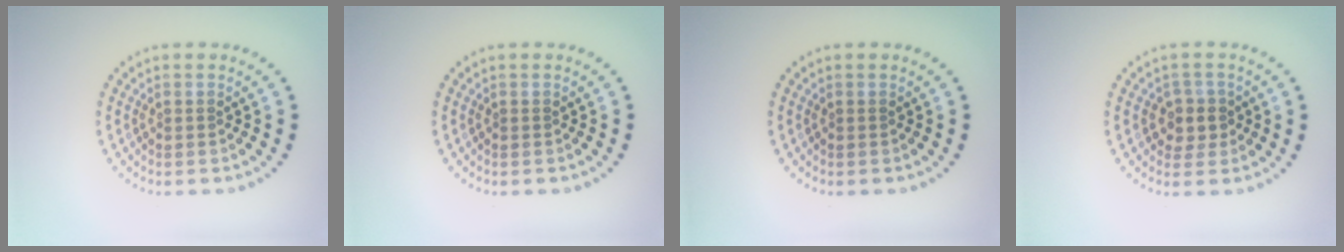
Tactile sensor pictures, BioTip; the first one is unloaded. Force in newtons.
{"total": 0.0}
{"total": 0.0}
{"total": 2.1, "press": 2.0, "slide": 0.8}